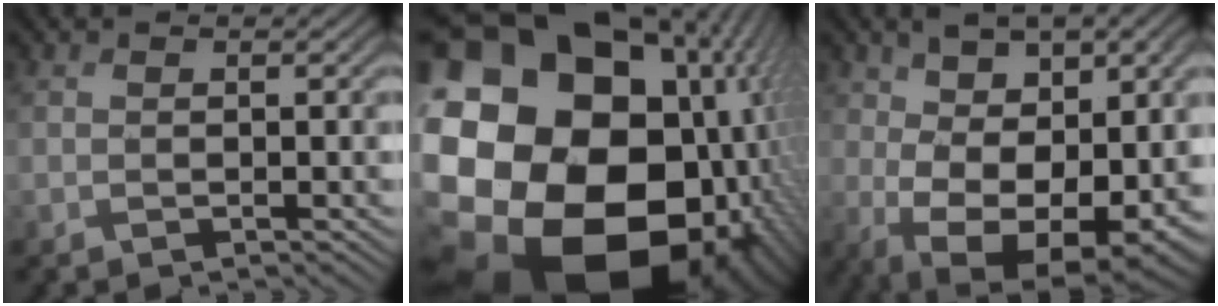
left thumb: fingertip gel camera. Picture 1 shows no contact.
{"total": 25.5, "force": [-2.0, 21.7, 13.3], "torque": [-0.298, -0.027, -0.057]}
{"total": 17.8, "force": [0.6, 9.8, 14.9], "torque": [-0.229, -0.028, 0.055]}